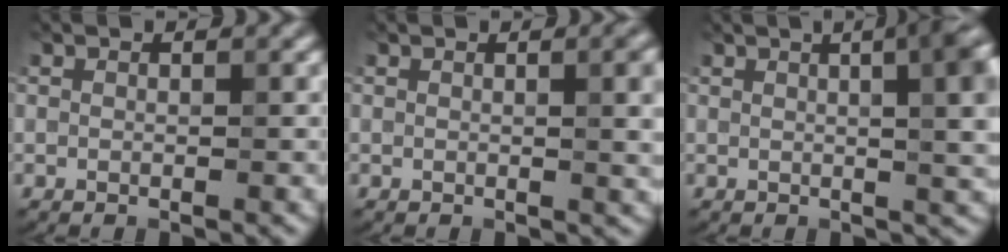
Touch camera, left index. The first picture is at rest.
{"total": 4.1, "force": [0.8, 1.4, 3.8], "torque": [-0.036, 0.010, 0.007]}
{"total": 11.5, "force": [3.2, 5.2, 9.8], "torque": [-0.069, 0.042, 0.030]}